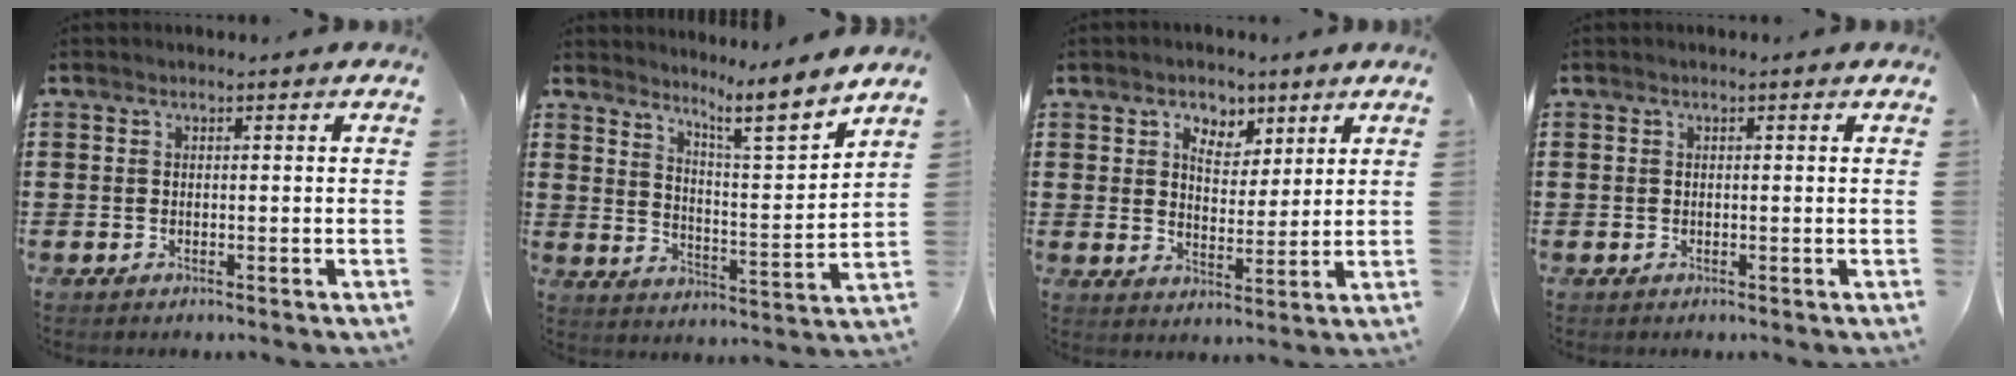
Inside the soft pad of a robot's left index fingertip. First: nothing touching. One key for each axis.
{"total": 7.5, "fx": 6.3, "fy": -0.3, "fz": 4.0, "tx": -0.068, "ty": -0.054, "tz": 0.097}
{"total": 4.7, "fx": 3.0, "fy": 3.3, "fz": 1.5, "tx": -0.034, "ty": 0.007, "tz": 0.049}
{"total": 0.0}